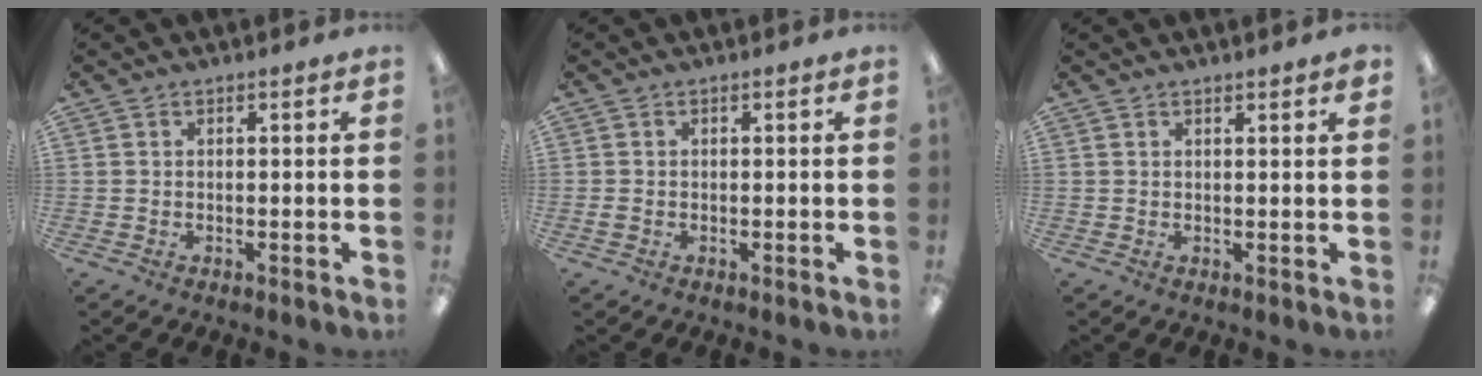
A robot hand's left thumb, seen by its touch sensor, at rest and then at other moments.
{"total": 1.0, "force": [-0.2, 0.8, 0.6], "torque": [-0.011, 0.002, -0.004]}
{"total": 1.3, "force": [1.2, 0.0, 0.5], "torque": [-0.003, -0.004, 0.021]}